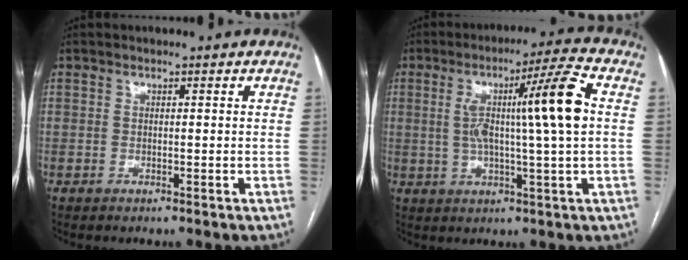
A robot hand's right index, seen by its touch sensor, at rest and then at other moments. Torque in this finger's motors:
{"motor_torque": [0.82, -0.40, 0.38, 0.10]}